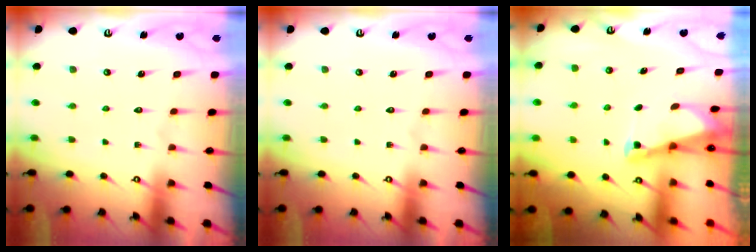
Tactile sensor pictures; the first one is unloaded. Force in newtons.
{"total": 0.0}
{"total": 3.4, "press": 3.3, "slide": 0.3}